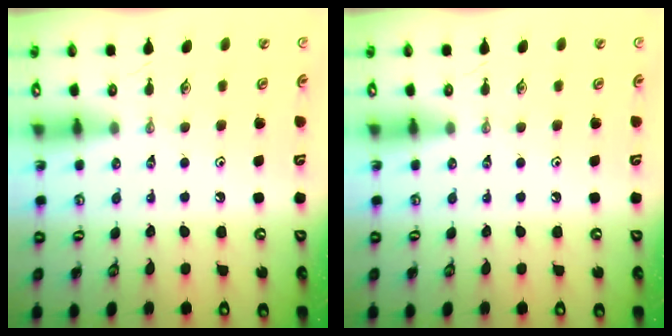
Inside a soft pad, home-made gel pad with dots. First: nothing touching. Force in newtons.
{"total": 0.0}